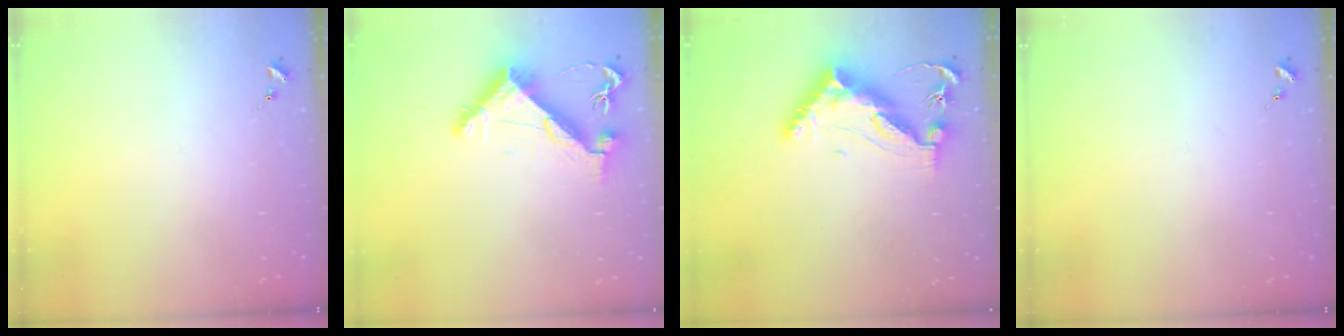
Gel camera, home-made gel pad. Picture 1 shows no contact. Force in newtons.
{"total": 7.1, "press": 7.1, "slide": 1.1}
{"total": 12.2, "press": 12.1, "slide": 0.7}
{"total": 0.0}